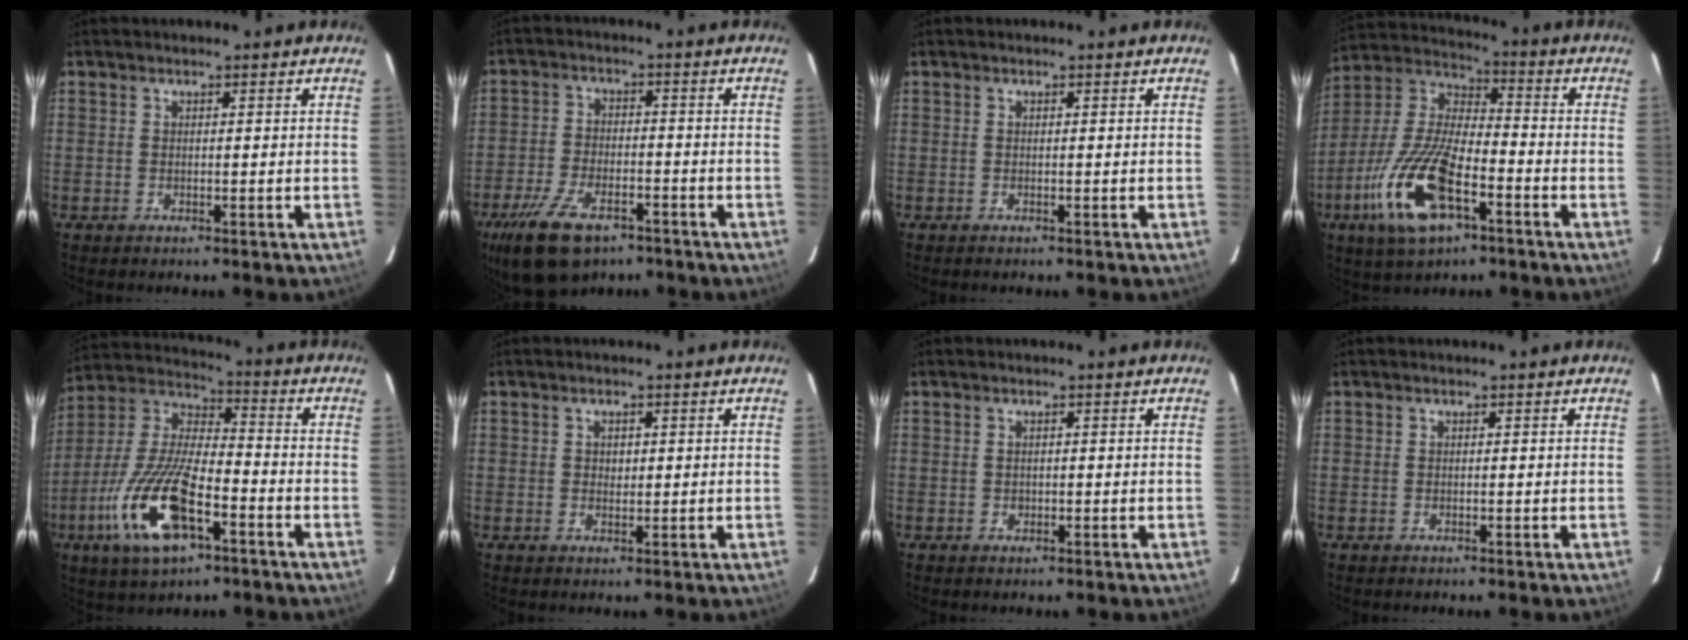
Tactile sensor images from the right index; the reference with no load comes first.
{"total": 13.4, "force": [-8.6, 6.5, 8.0], "torque": [-0.185, -0.018, -0.152]}
{"total": 0.0}
{"total": 18.5, "force": [-8.3, 7.2, 14.9], "torque": [-0.323, -0.018, -0.162]}
{"total": 18.6, "force": [-8.1, 6.9, 15.2], "torque": [-0.328, -0.019, -0.158]}
{"total": 1.4, "force": [0.3, 1.3, 0.6], "torque": [-0.006, 0.004, 0.004]}
{"total": 0.6, "force": [0.0, 0.6, 0.1], "torque": [0.002, 0.001, 0.000]}
{"total": 0.0}